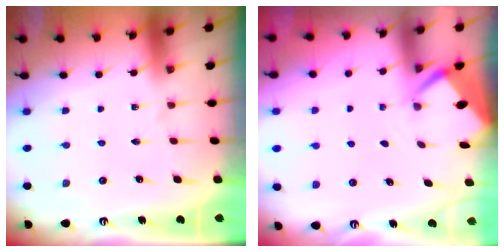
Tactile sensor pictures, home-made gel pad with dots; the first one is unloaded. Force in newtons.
{"total": 2.7, "press": 2.7, "slide": 0.3}